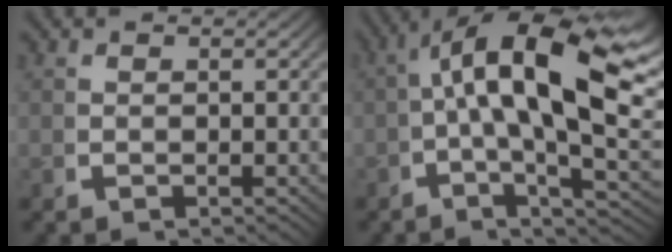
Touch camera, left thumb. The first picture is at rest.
{"total": 12.7, "force": [1.7, 5.7, 11.3], "torque": [-0.184, -0.011, 0.015]}